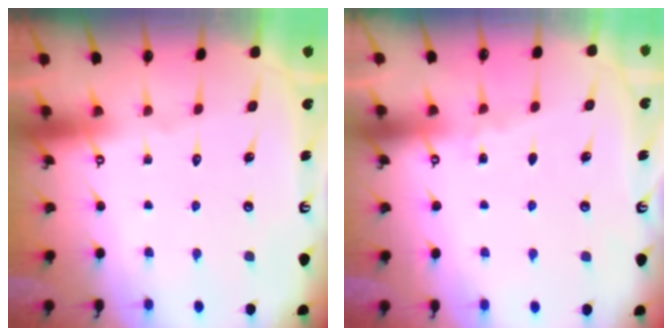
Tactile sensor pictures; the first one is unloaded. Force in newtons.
{"total": 4.0, "press": 4.0, "slide": 0.6}